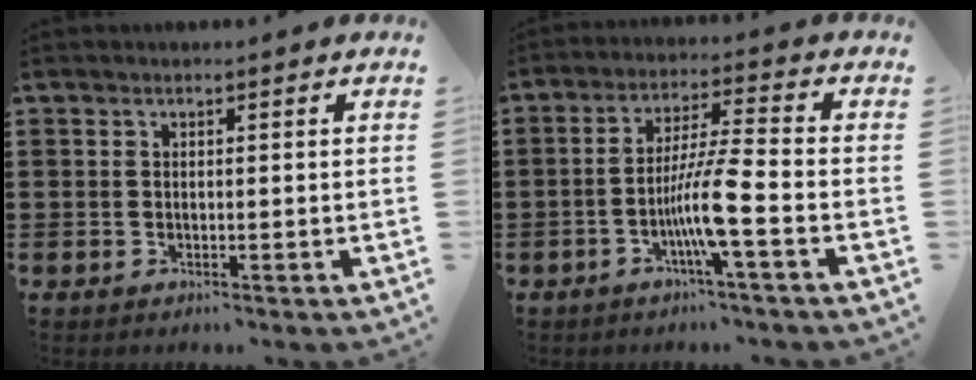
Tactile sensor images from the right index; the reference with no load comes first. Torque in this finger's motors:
{"motor_torque": [0.92, 0.77, 0.70, 0.13]}